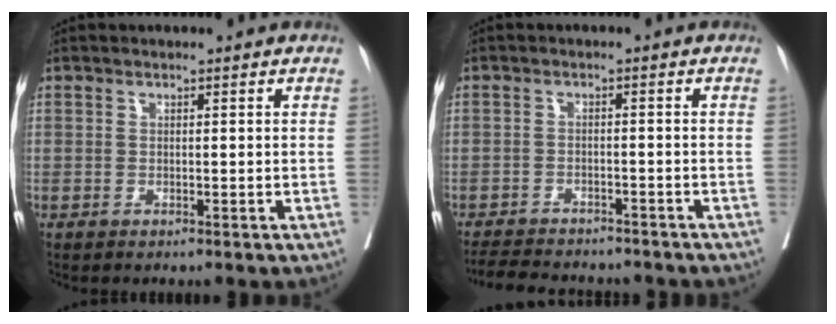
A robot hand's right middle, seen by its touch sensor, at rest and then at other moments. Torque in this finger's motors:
{"motor_torque": [0.11, -0.21, 0.08, 0.02]}